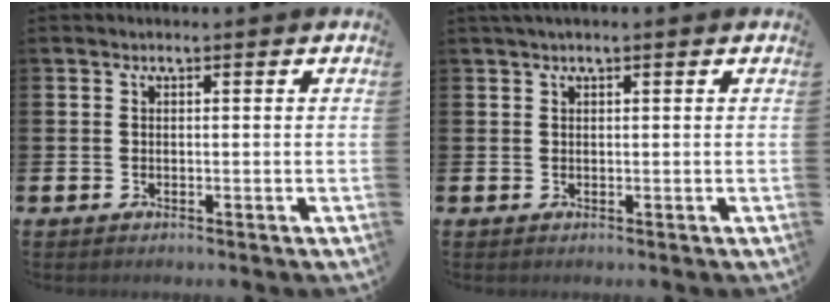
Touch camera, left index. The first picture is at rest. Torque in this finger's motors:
{"motor_torque": [0.97, -1.17, 0.09, 0.21]}